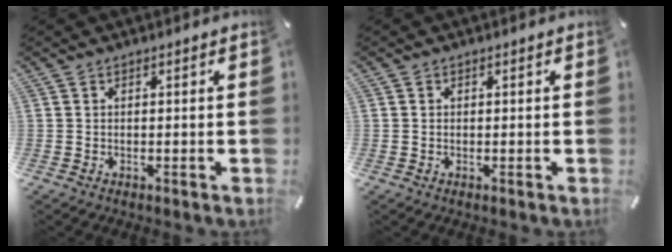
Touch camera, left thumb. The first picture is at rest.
{"total": 0.8, "force": [0.0, 0.7, 0.4], "torque": [-0.009, 0.004, -0.002]}